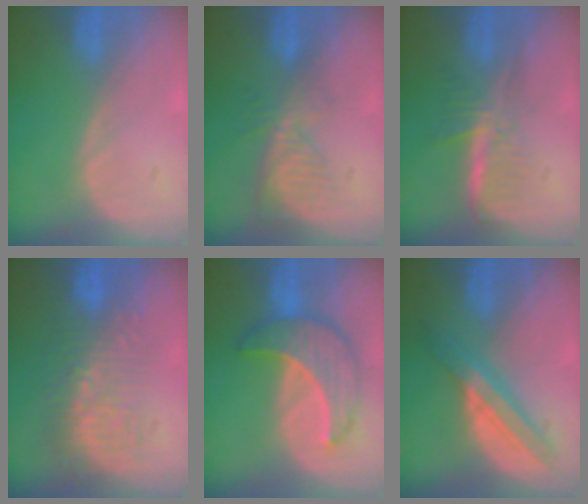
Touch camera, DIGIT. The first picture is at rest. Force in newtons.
{"total": 5.6, "press": 5.1, "slide": 2.4}
{"total": 6.0, "press": 5.2, "slide": 3.0}
{"total": 8.8, "press": 8.4, "slide": 2.5}
{"total": 8.4, "press": 8.4, "slide": 0.7}
{"total": 6.2, "press": 6.2, "slide": 0.1}